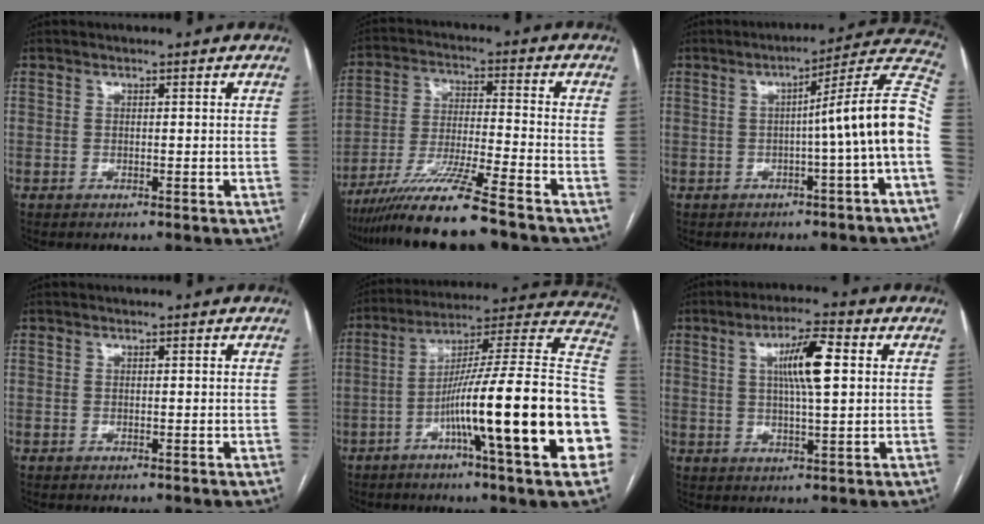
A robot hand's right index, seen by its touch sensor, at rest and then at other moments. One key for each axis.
{"total": 13.0, "fx": -10.4, "fy": -1.1, "fz": 7.7, "tx": -0.138, "ty": -0.026, "tz": -0.182}
{"total": 12.3, "fx": -1.8, "fy": -2.0, "fz": 12.0, "tx": -0.144, "ty": 0.030, "tz": -0.034}
{"total": 0.0}
{"total": 27.6, "fx": -7.2, "fy": 0.5, "fz": 26.7, "tx": -0.303, "ty": 0.001, "tz": -0.124}
{"total": 8.2, "fx": 2.0, "fy": 1.0, "fz": 7.9, "tx": -0.142, "ty": 0.010, "tz": 0.034}